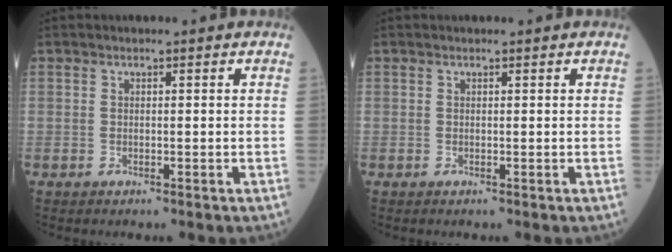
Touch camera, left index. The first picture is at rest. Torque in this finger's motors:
{"motor_torque": [0.02, 0.00, 0.00, 0.00]}